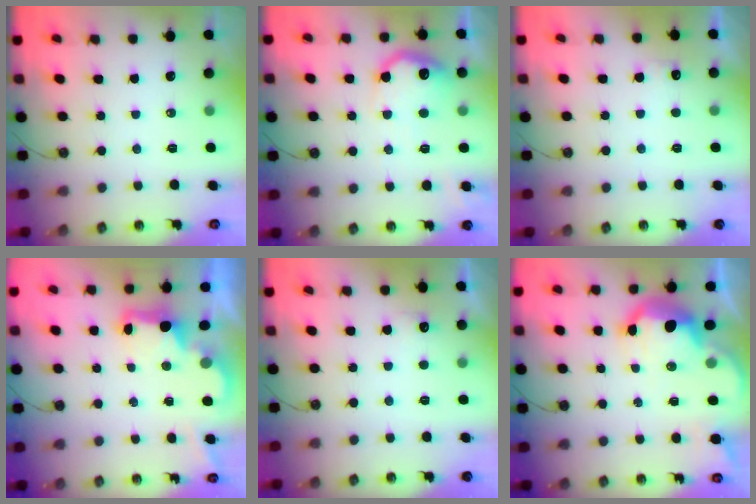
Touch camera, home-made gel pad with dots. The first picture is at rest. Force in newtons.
{"total": 14.2, "press": 14.2, "slide": 0.8}
{"total": 6.3, "press": 6.2, "slide": 1.1}
{"total": 3.0, "press": 2.9, "slide": 0.6}
{"total": 5.8, "press": 5.7, "slide": 1.2}
{"total": 11.4, "press": 11.4, "slide": 0.9}